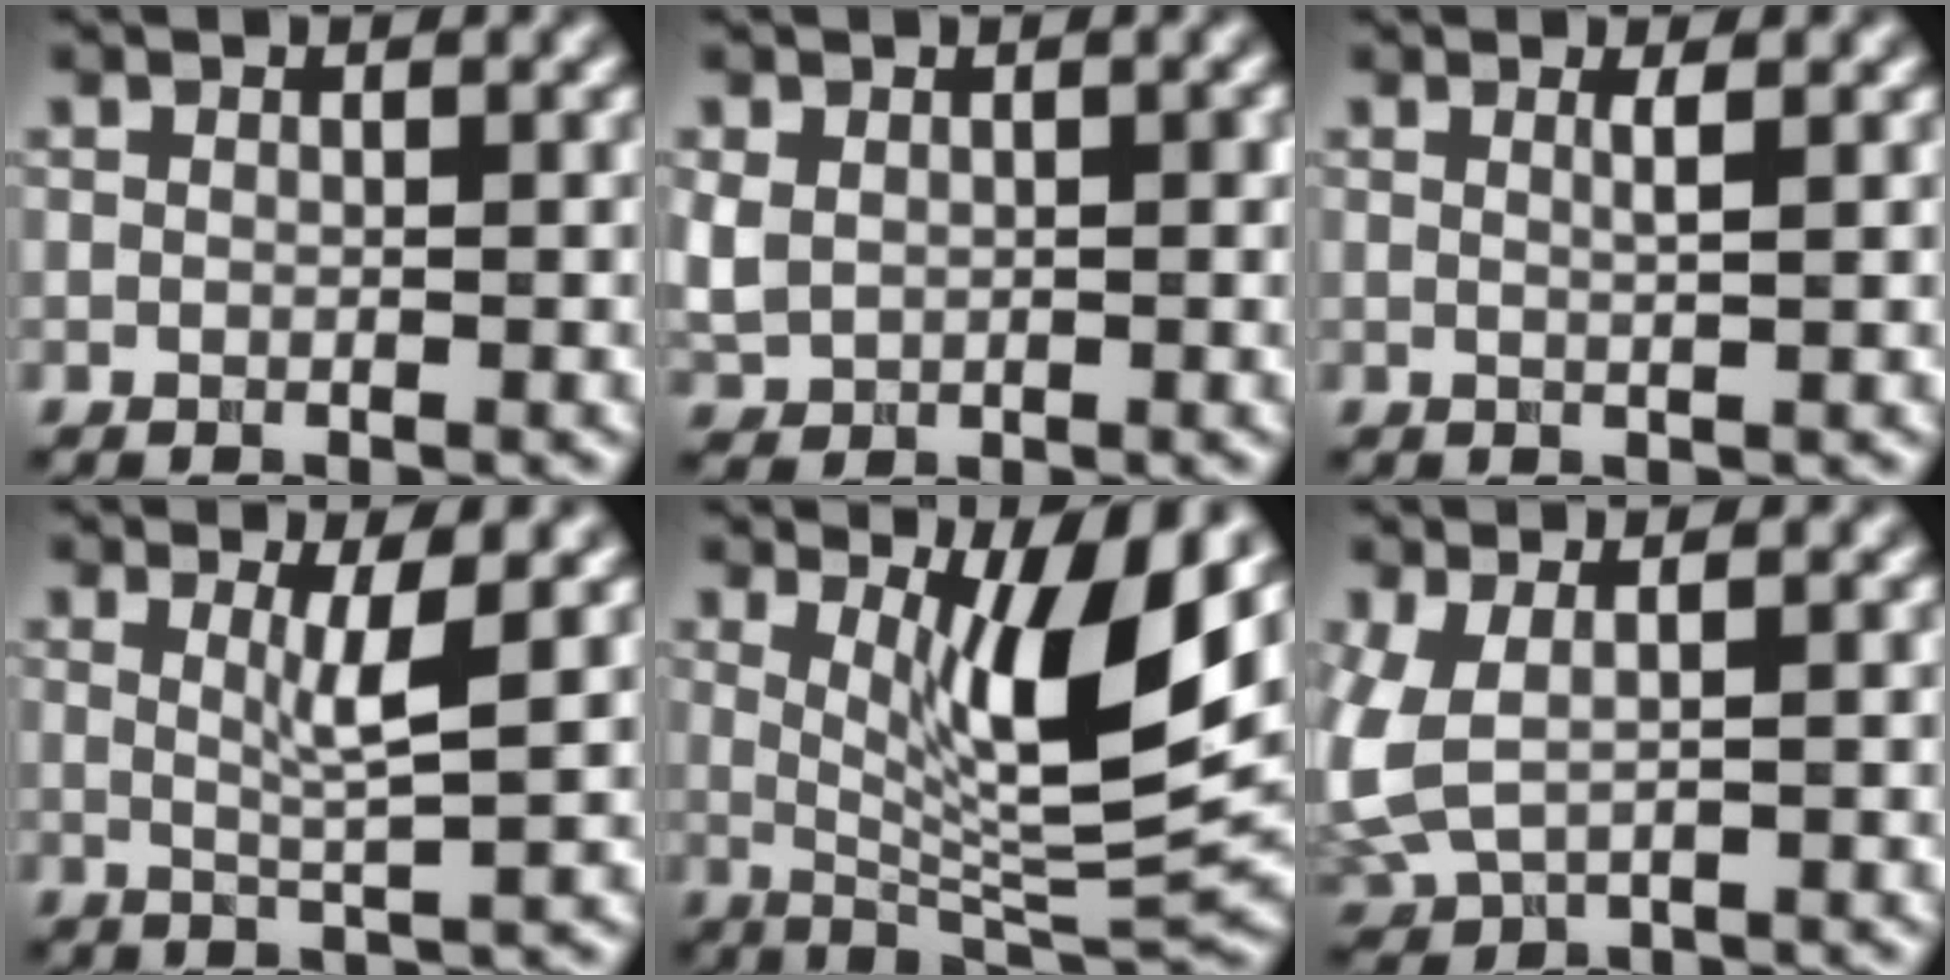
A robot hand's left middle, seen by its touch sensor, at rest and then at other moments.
{"total": 2.2, "force": [0.3, 1.7, 1.4], "torque": [-0.040, -0.004, 0.016]}
{"total": 1.1, "force": [0.3, 0.3, 1.0], "torque": [-0.012, 0.000, 0.003]}
{"total": 3.0, "force": [0.8, 0.3, 2.9], "torque": [-0.052, -0.006, 0.020]}
{"total": 9.6, "force": [2.6, 2.1, 9.0], "torque": [-0.145, -0.021, 0.059]}
{"total": 3.6, "force": [0.7, 1.9, 3.0], "torque": [-0.097, -0.003, 0.020]}